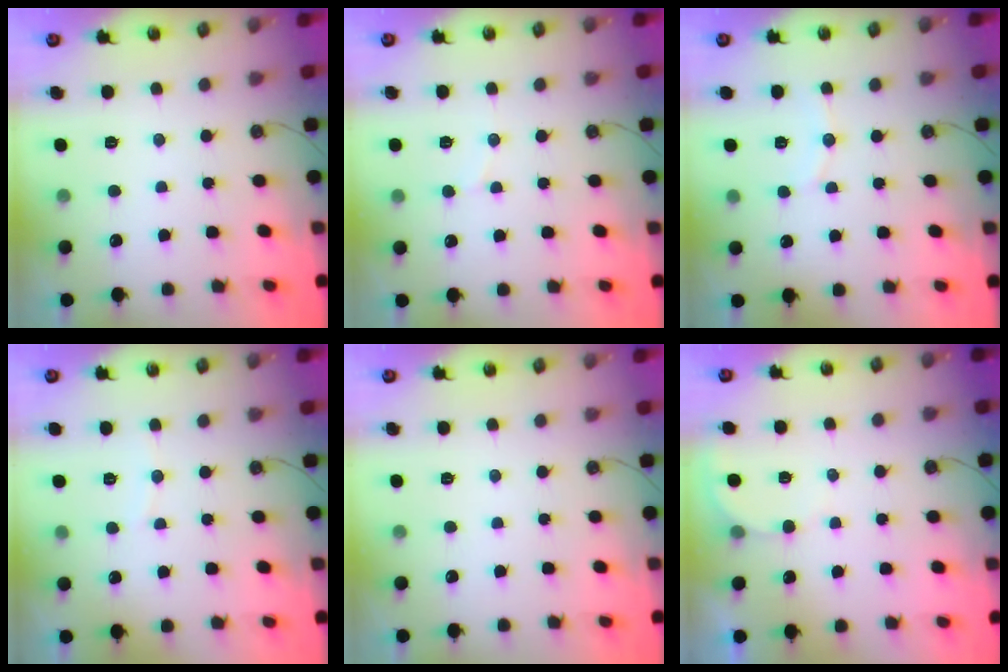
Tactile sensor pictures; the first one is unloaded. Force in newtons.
{"total": 5.1, "press": 5.1, "slide": 0.5}
{"total": 6.3, "press": 6.1, "slide": 1.5}
{"total": 2.4, "press": 2.4, "slide": 0.3}
{"total": 0.0}
{"total": 2.2, "press": 2.2, "slide": 0.2}